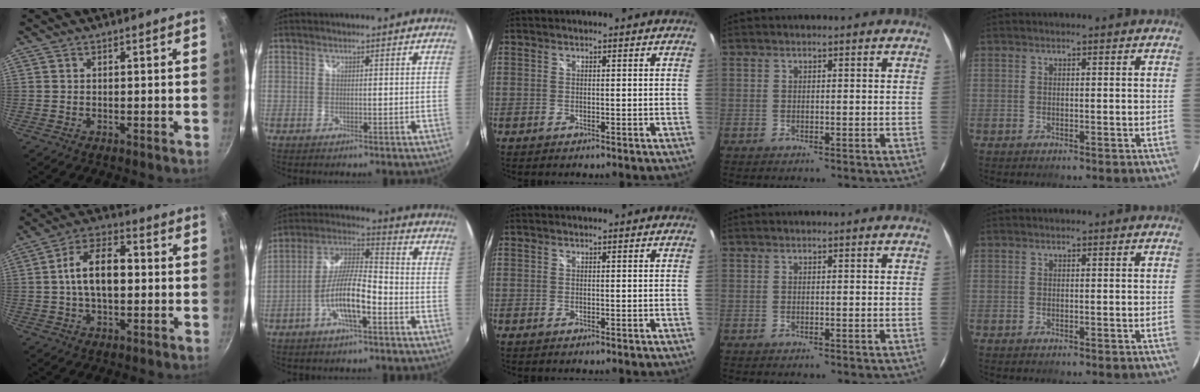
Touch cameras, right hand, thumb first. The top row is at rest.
{"thumb": {"total": 11.6, "force": [0.4, 6.6, 9.5], "torque": [-0.141, 0.032, -0.003]}, "index": {"total": 10.9, "force": [-4.8, 2.7, 9.5], "torque": [-0.196, 0.003, -0.088]}}